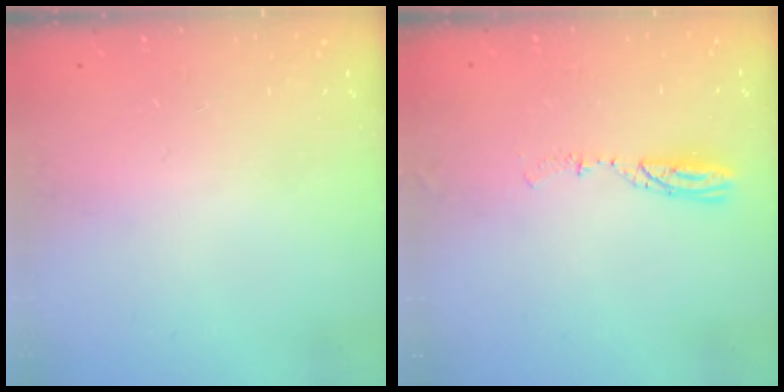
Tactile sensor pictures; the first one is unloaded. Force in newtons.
{"total": 4.5, "press": 4.3, "slide": 1.0}